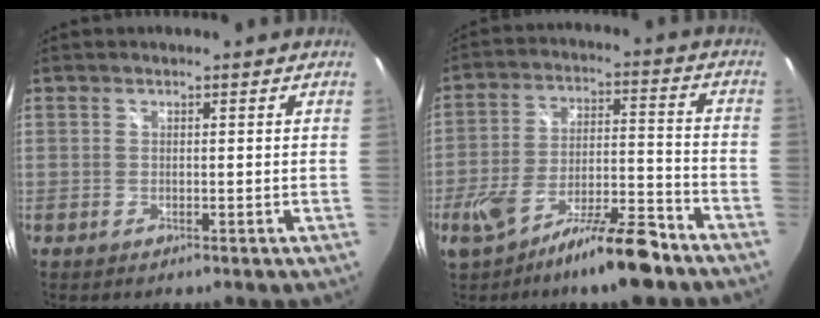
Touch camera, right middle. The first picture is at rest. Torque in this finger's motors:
{"motor_torque": [0.21, -0.25, 0.40, 0.11]}